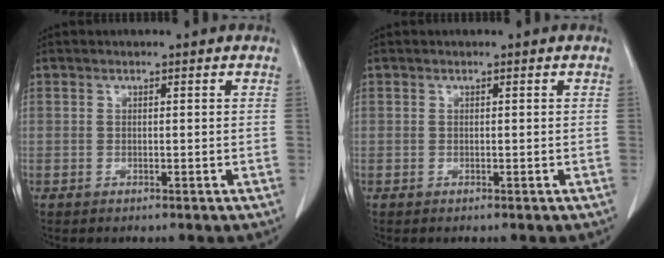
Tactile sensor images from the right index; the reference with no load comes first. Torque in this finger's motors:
{"motor_torque": [0.00, 0.00, 0.00, 0.00]}